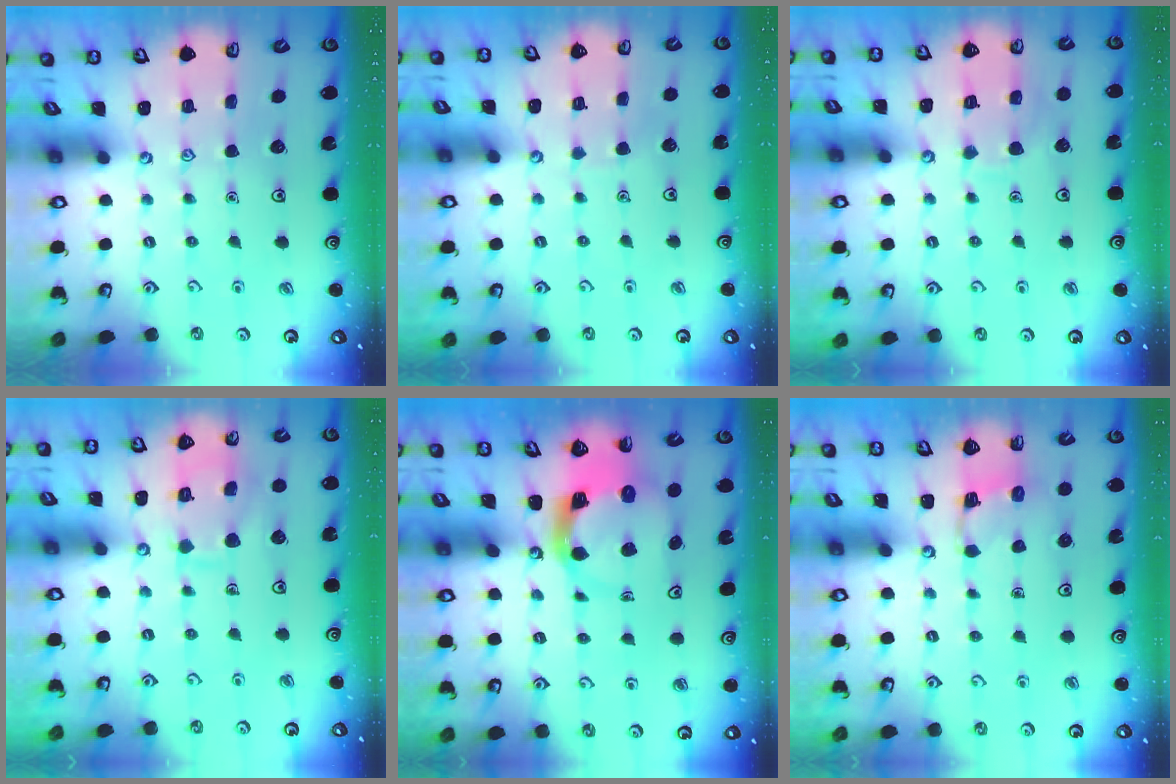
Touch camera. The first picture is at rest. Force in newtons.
{"total": 1.4, "press": 1.4, "slide": 0.1}
{"total": 7.3, "press": 7.3, "slide": 0.7}
{"total": 10.0, "press": 10.0, "slide": 0.4}
{"total": 4.3, "press": 4.3, "slide": 0.6}
{"total": 2.1, "press": 2.0, "slide": 0.5}